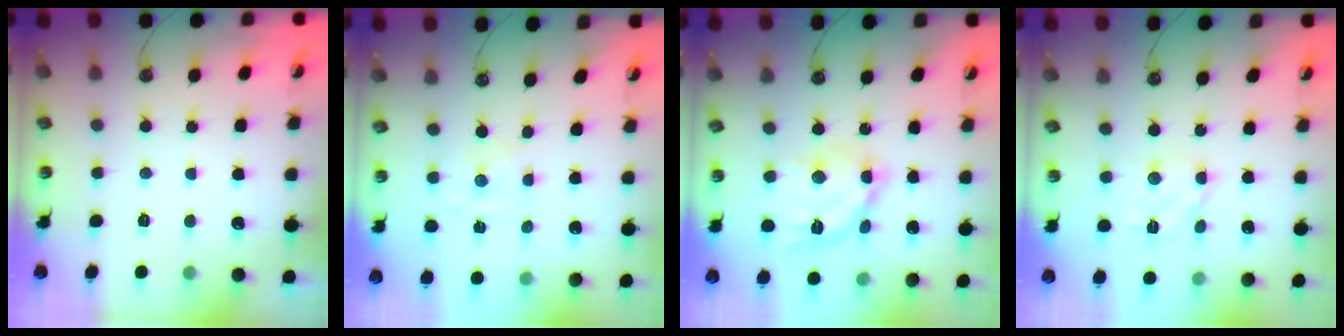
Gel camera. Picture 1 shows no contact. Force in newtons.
{"total": 0.0}
{"total": 13.5, "press": 13.5, "slide": 1.2}
{"total": 5.6, "press": 5.6, "slide": 0.5}